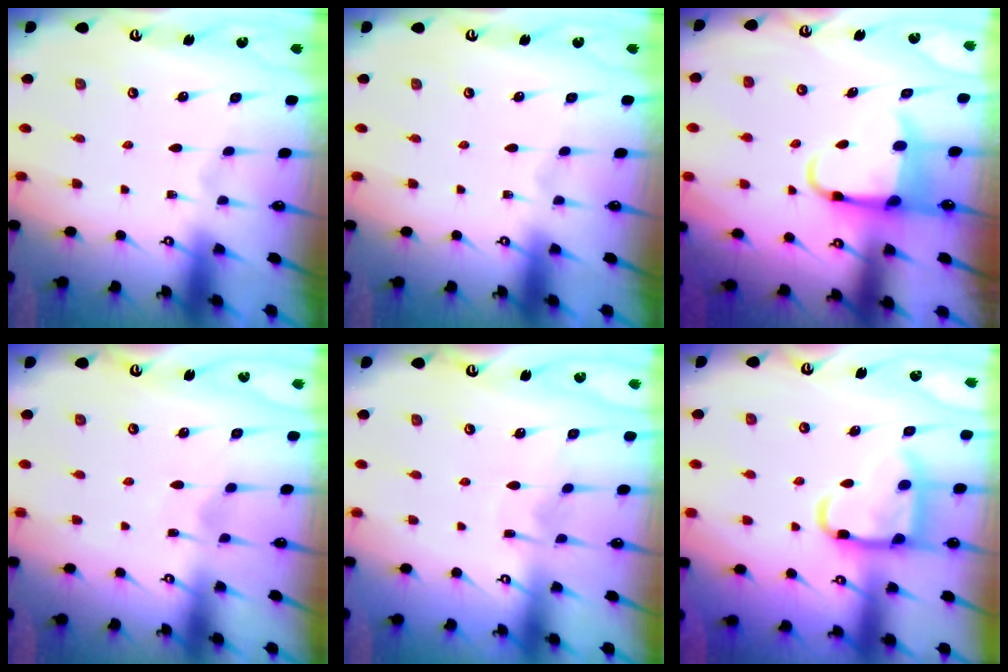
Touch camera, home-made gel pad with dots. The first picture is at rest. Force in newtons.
{"total": 0.0}
{"total": 5.7, "press": 5.6, "slide": 1.1}
{"total": 3.2, "press": 3.1, "slide": 0.4}
{"total": 3.9, "press": 3.9, "slide": 0.2}
{"total": 14.5, "press": 14.4, "slide": 1.5}